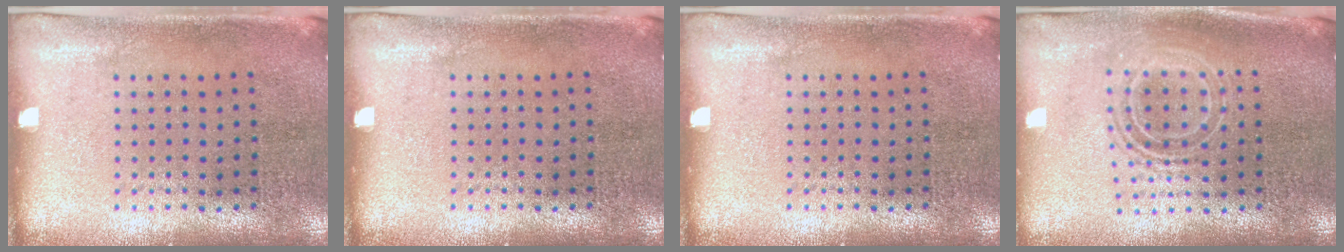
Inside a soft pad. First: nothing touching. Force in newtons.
{"total": 0.0}
{"total": 0.0}
{"total": 1.6, "press": 1.3, "slide": 1.0}